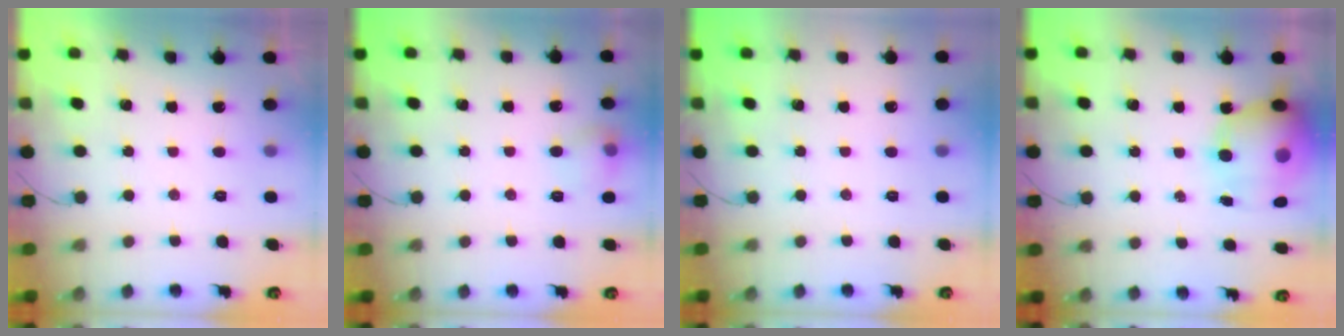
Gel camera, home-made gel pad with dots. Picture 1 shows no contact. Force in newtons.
{"total": 7.6, "press": 7.5, "slide": 1.4}
{"total": 0.0}
{"total": 16.6, "press": 16.1, "slide": 4.0}